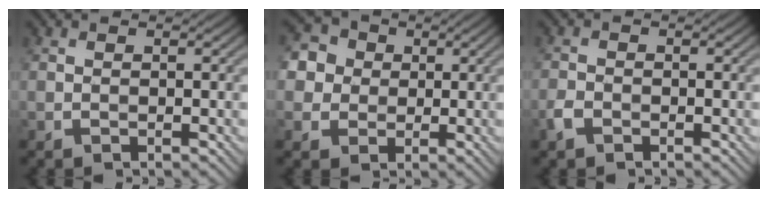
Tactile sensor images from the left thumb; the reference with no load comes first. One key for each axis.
{"total": 5.9, "fx": 1.0, "fy": 5.3, "fz": 2.2, "tx": -0.072, "ty": 0.016, "tz": 0.003}
{"total": 1.9, "fx": -1.2, "fy": 1.1, "fz": 1.0, "tx": -0.030, "ty": 0.002, "tz": -0.029}